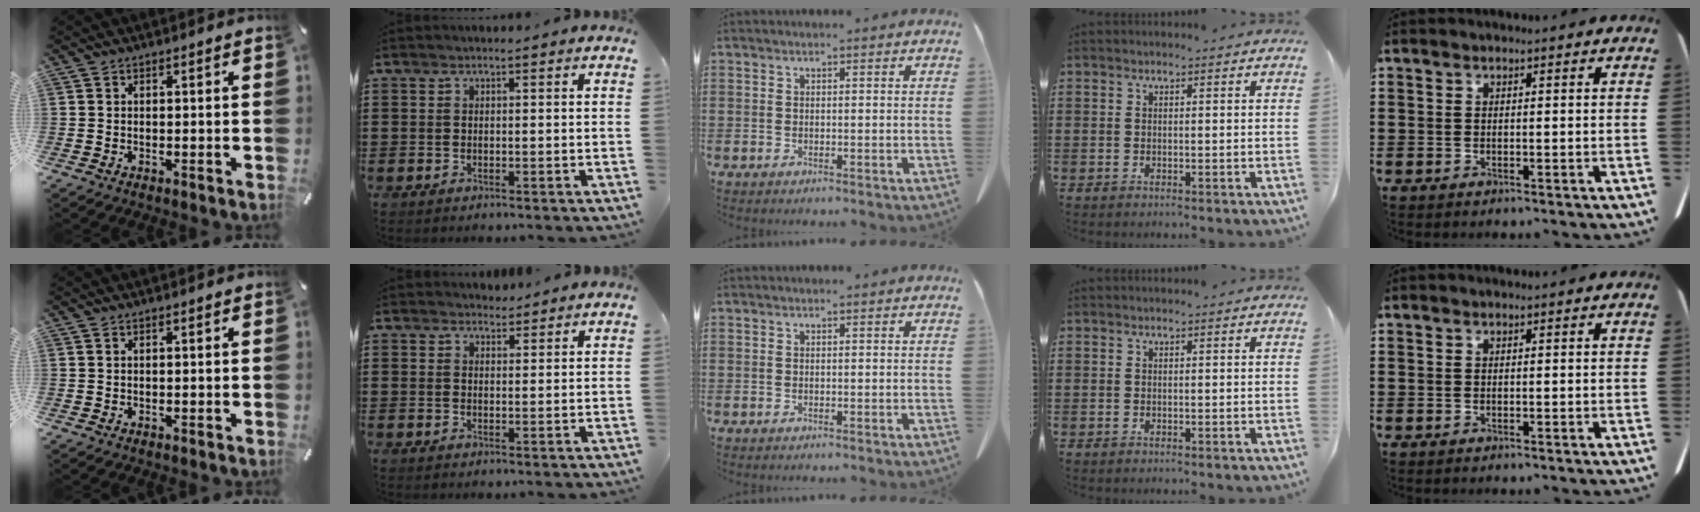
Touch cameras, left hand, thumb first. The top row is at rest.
{"index": {"total": 1.9, "force": [1.8, 0.6, 0.1], "torque": [0.002, 0.000, 0.034]}}